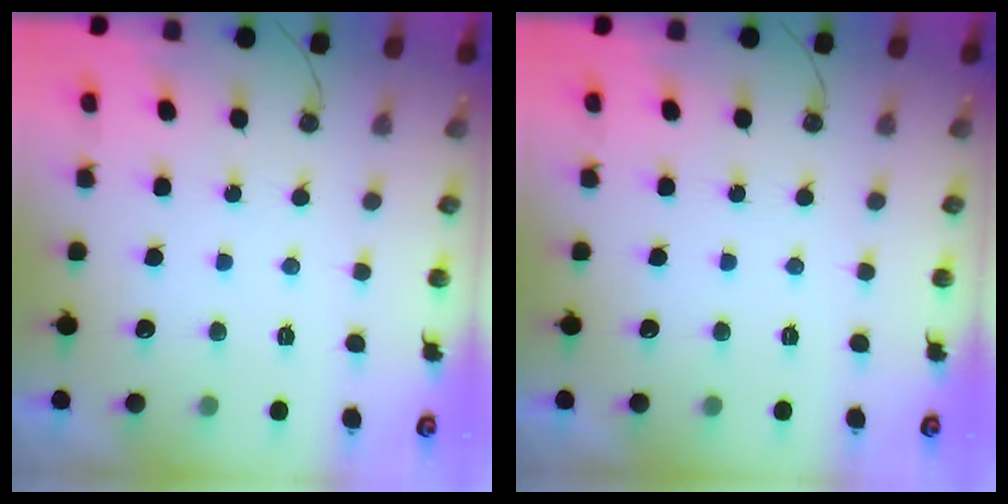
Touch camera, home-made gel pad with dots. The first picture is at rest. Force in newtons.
{"total": 0.0}